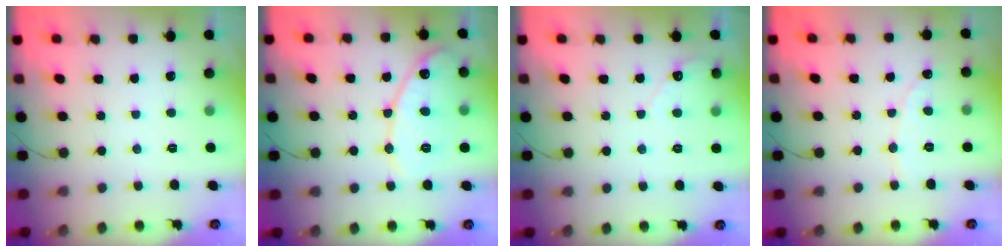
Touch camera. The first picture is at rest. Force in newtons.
{"total": 11.9, "press": 11.8, "slide": 1.1}
{"total": 2.7, "press": 2.7, "slide": 0.2}
{"total": 2.1, "press": 2.1, "slide": 0.1}